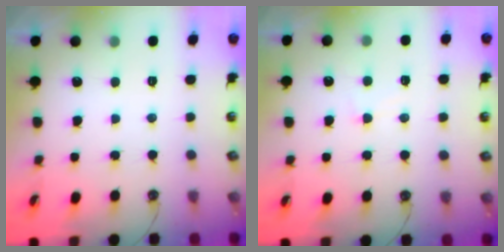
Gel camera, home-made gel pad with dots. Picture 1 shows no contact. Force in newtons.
{"total": 0.7, "press": 0.5, "slide": 0.5}